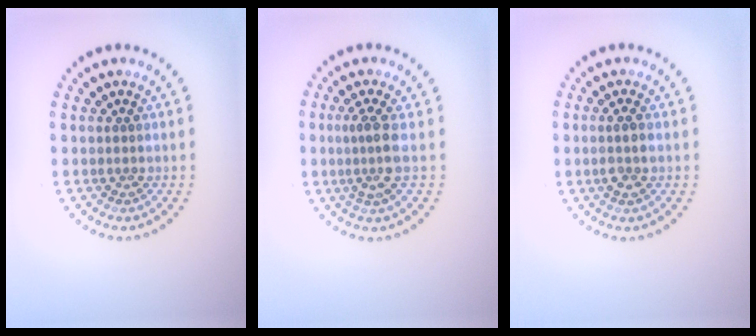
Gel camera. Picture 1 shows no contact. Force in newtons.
{"total": 2.6, "press": 1.9, "slide": 1.7}
{"total": 1.8, "press": 1.7, "slide": 0.6}